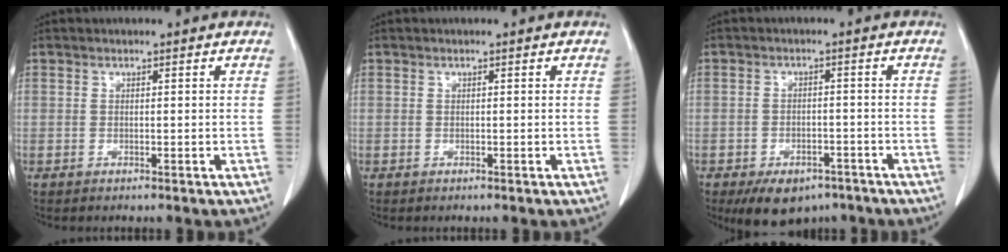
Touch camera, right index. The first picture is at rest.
{"total": 0.0}
{"total": 8.1, "force": [-5.8, 4.4, 3.5], "torque": [-0.046, 0.002, -0.082]}